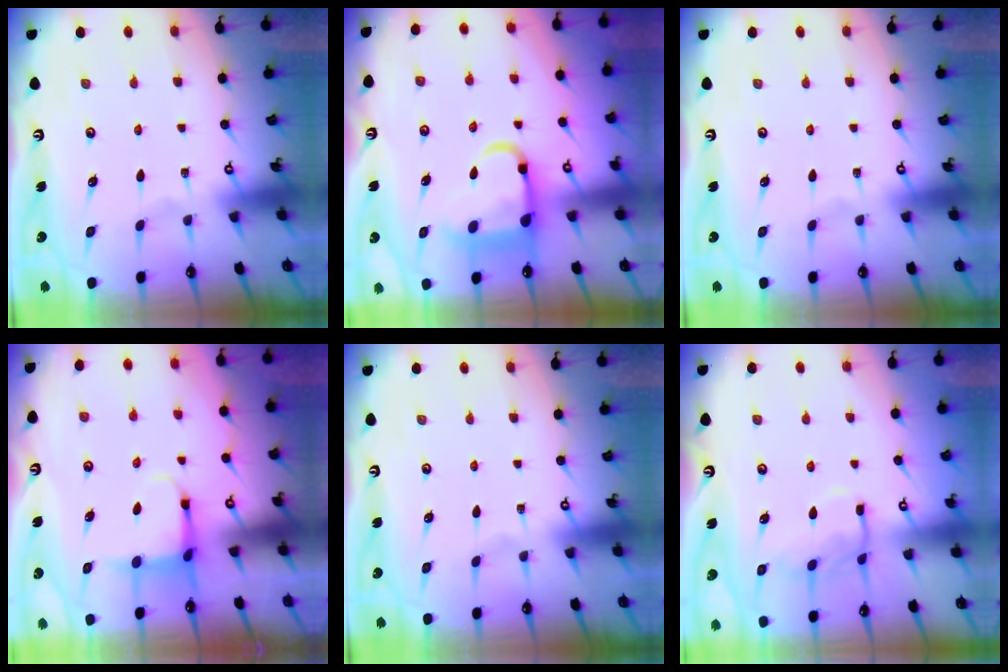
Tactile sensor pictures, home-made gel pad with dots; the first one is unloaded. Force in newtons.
{"total": 9.7, "press": 9.6, "slide": 1.2}
{"total": 0.0}
{"total": 3.9, "press": 3.8, "slide": 1.1}
{"total": 0.0}
{"total": 10.0, "press": 10.0, "slide": 0.6}